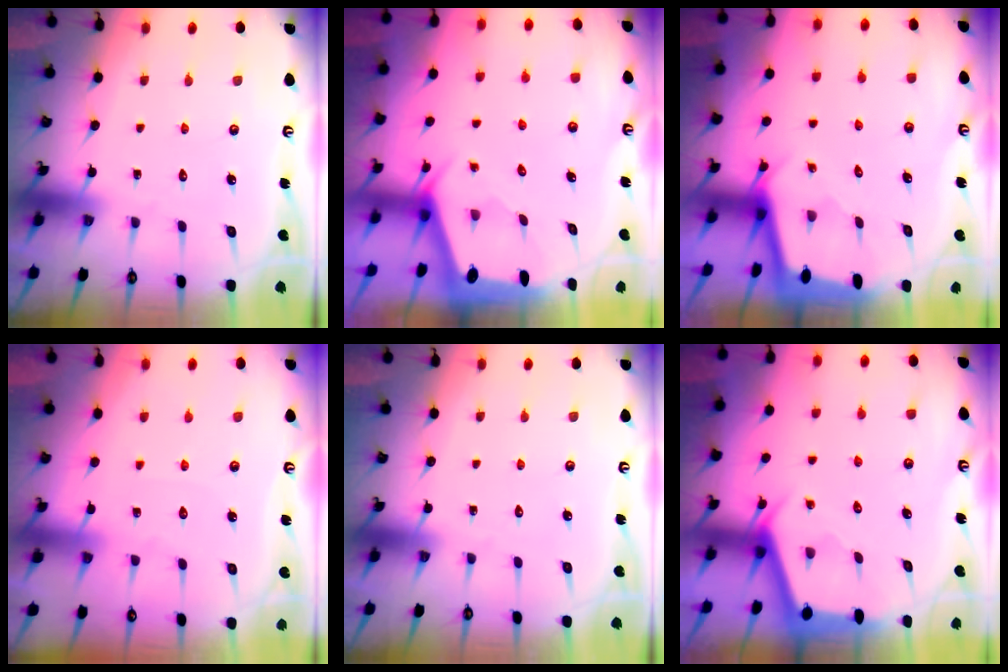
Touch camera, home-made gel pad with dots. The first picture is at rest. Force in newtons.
{"total": 1.9, "press": 1.8, "slide": 0.3}
{"total": 2.0, "press": 2.0, "slide": 0.2}
{"total": 1.7, "press": 1.6, "slide": 0.3}
{"total": 0.0}
{"total": 2.9, "press": 2.9, "slide": 0.3}